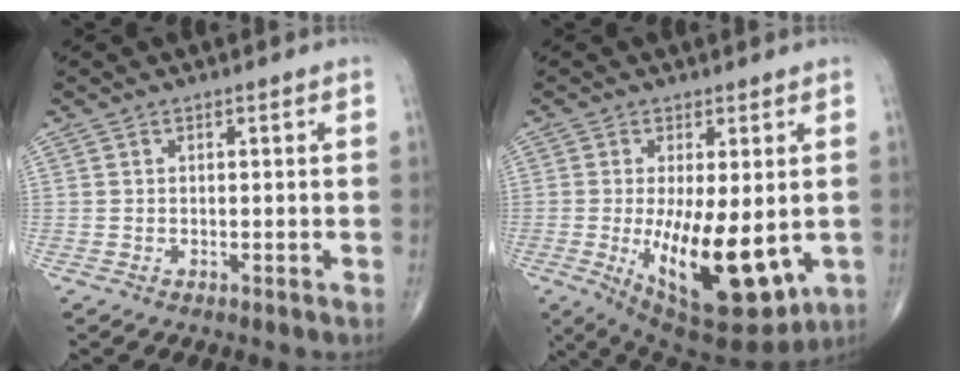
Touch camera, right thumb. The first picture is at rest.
{"total": 16.8, "force": [-2.7, 6.5, 15.2], "torque": [-0.243, -0.033, -0.017]}